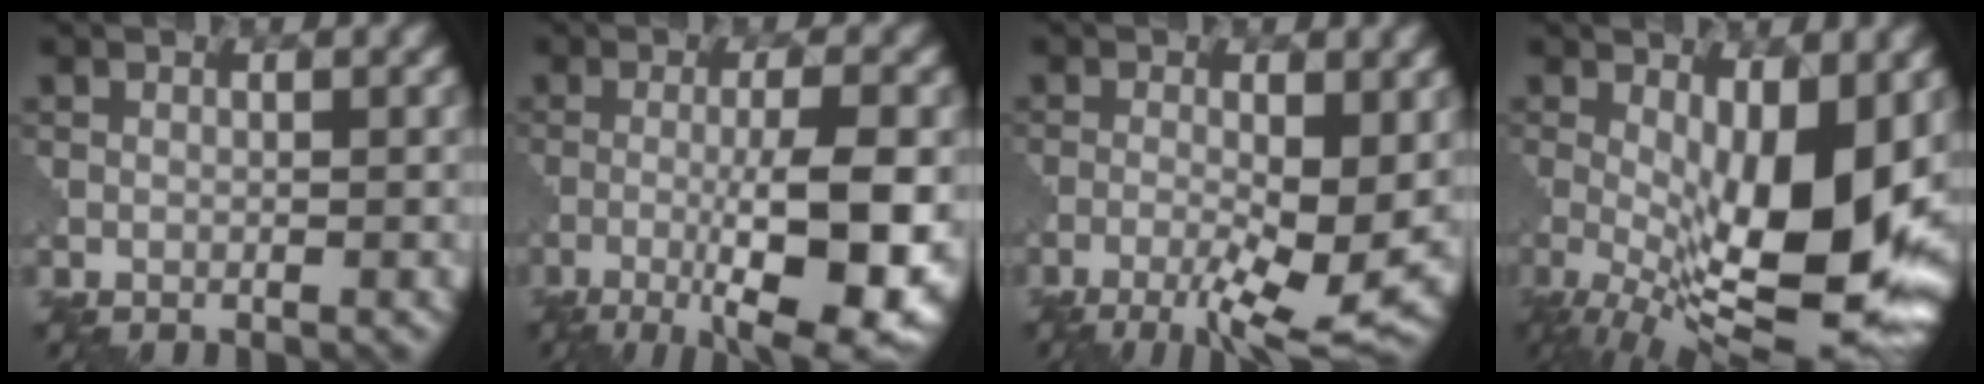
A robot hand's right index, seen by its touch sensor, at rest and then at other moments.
{"total": 10.3, "force": [-3.0, 2.4, 9.5], "torque": [-0.144, -0.008, -0.045]}
{"total": 7.3, "force": [-2.3, 1.9, 6.7], "torque": [-0.114, -0.006, -0.038]}
{"total": 13.0, "force": [-1.0, 4.8, 12.0], "torque": [-0.182, -0.015, -0.016]}